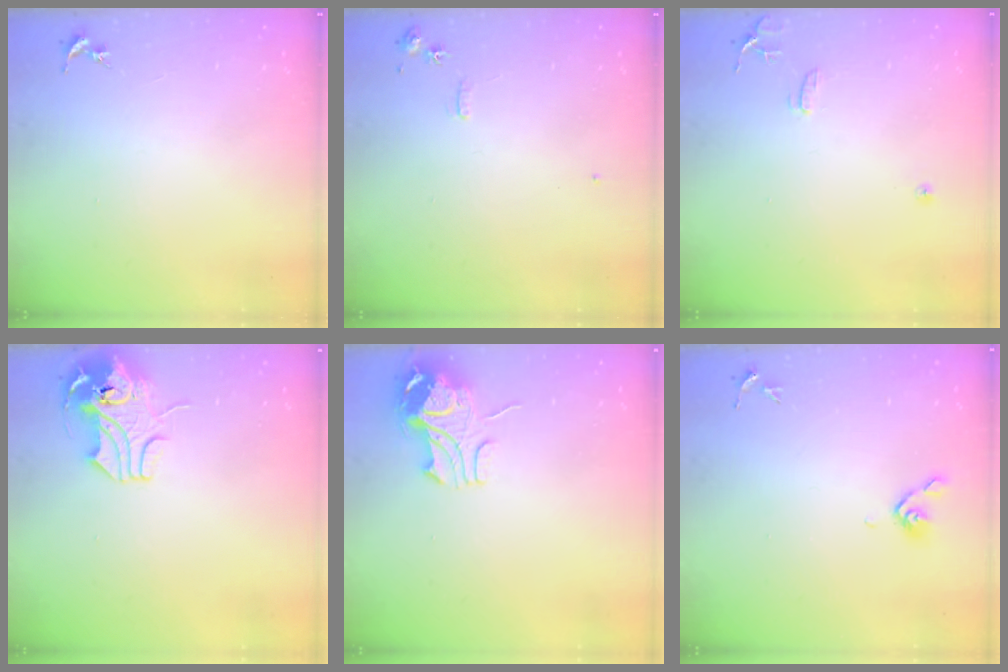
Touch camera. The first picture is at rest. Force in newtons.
{"total": 6.2, "press": 6.2, "slide": 0.8}
{"total": 8.5, "press": 8.5, "slide": 0.8}
{"total": 12.2, "press": 12.1, "slide": 1.7}
{"total": 9.6, "press": 9.5, "slide": 1.1}
{"total": 5.1, "press": 4.9, "slide": 1.2}